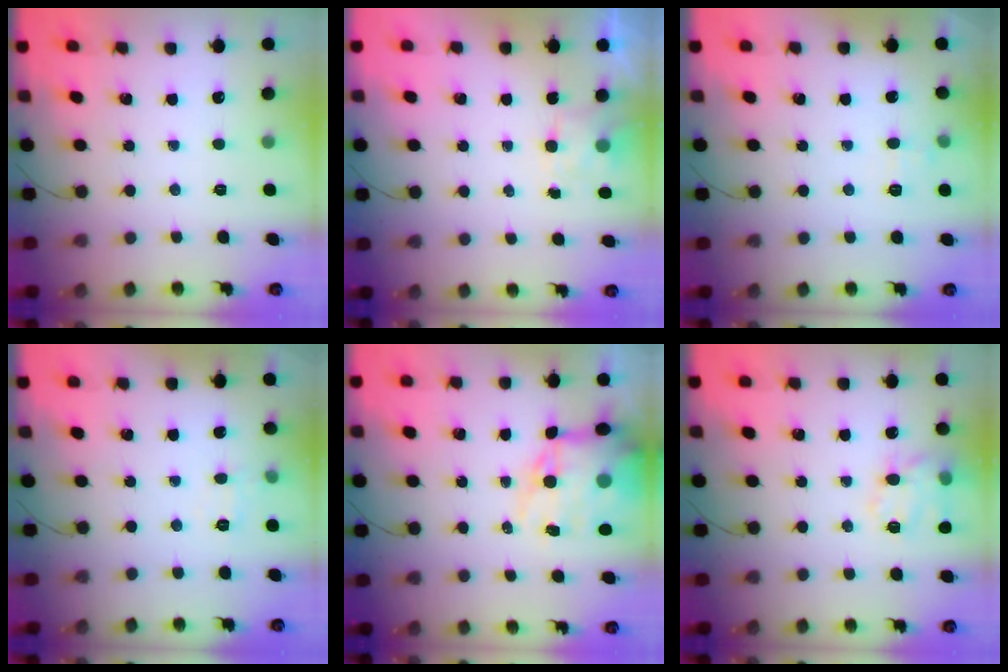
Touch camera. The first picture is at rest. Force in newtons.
{"total": 3.9, "press": 3.8, "slide": 1.0}
{"total": 5.1, "press": 4.8, "slide": 1.5}
{"total": 6.5, "press": 6.4, "slide": 1.4}
{"total": 18.3, "press": 17.9, "slide": 3.9}
{"total": 14.7, "press": 14.5, "slide": 1.8}